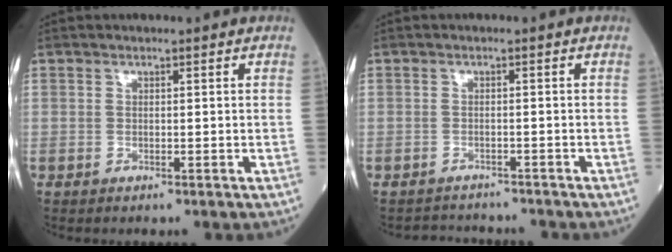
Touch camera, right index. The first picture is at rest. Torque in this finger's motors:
{"motor_torque": [0.02, 0.10, -0.10, 0.00]}